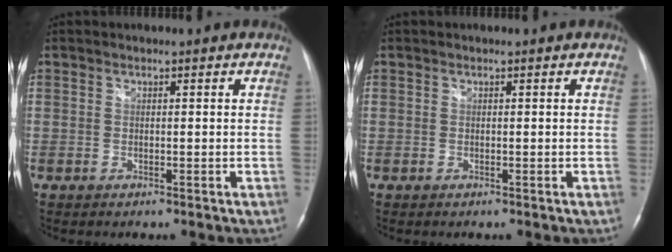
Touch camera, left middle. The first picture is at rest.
{"total": 0.0}